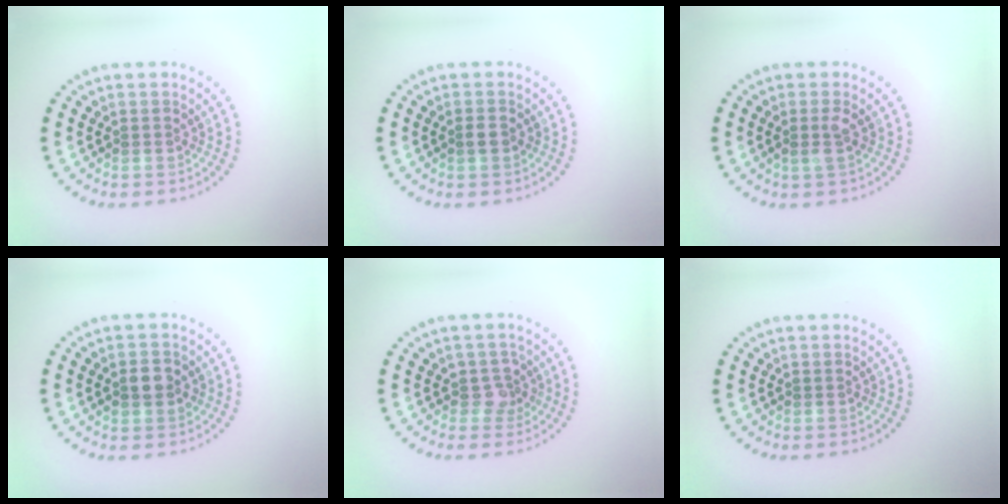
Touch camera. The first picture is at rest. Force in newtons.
{"total": 1.0, "press": 0.9, "slide": 0.3}
{"total": 1.2, "press": 1.0, "slide": 0.6}
{"total": 2.3, "press": 2.3, "slide": 0.3}
{"total": 1.9, "press": 1.5, "slide": 1.2}
{"total": 0.0}